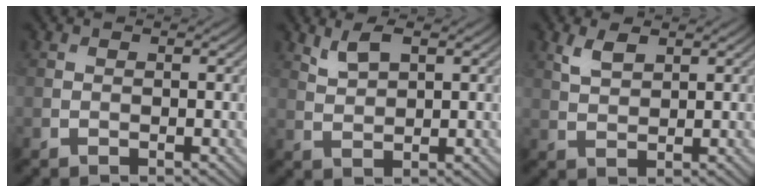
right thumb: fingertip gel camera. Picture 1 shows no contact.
{"total": 3.5, "force": [2.2, 1.3, 2.3], "torque": [-0.058, 0.000, 0.050]}
{"total": 3.0, "force": [1.8, 1.4, 2.0], "torque": [-0.049, 0.000, 0.040]}